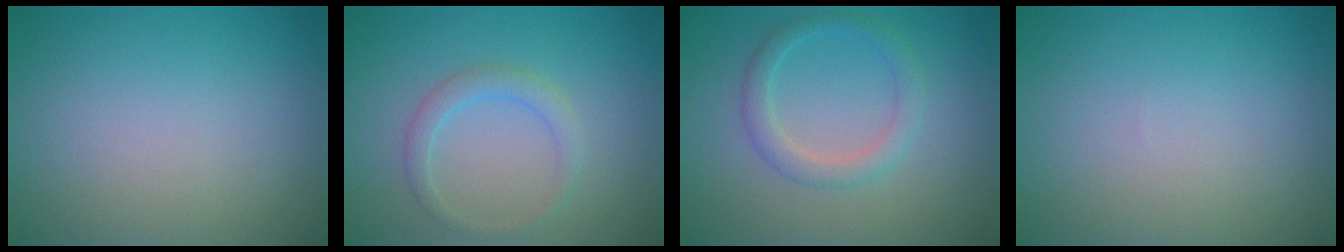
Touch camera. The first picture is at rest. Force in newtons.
{"total": 1.9, "press": 1.9, "slide": 0.1}
{"total": 2.4, "press": 2.4, "slide": 0.1}
{"total": 0.0}